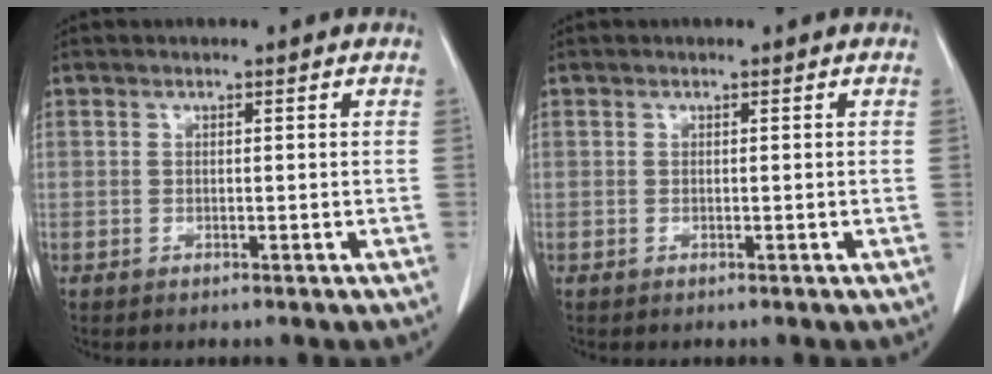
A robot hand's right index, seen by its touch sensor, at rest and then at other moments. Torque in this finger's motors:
{"motor_torque": [0.00, 0.00, 0.00, 0.00]}